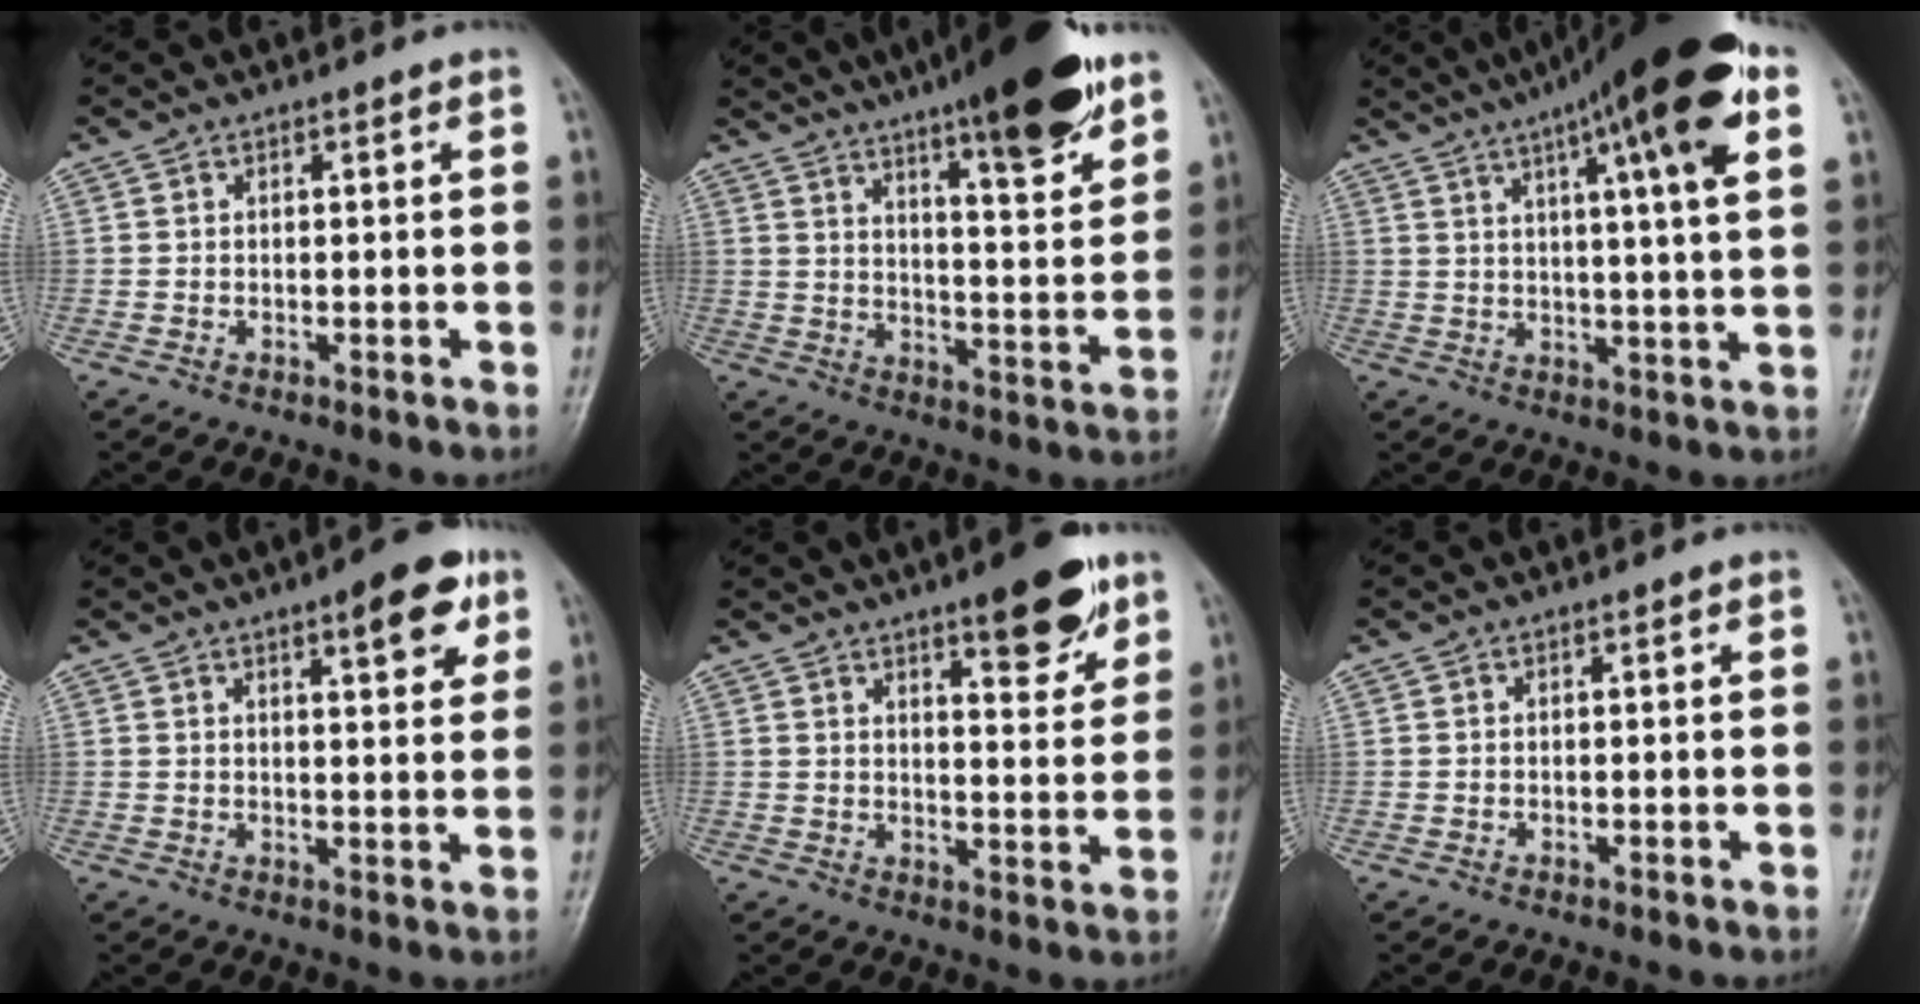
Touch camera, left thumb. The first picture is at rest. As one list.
[{"total": 19.1, "force": [12.9, 3.7, 13.7], "torque": [-0.175, -0.061, 0.192]}, {"total": 20.2, "force": [10.4, 3.0, 17.0], "torque": [-0.253, -0.004, 0.147]}, {"total": 8.5, "force": [4.5, 2.6, 6.7], "torque": [-0.070, -0.017, 0.056]}, {"total": 10.4, "force": [6.5, 2.9, 7.6], "torque": [-0.083, -0.037, 0.090]}, {"total": 0.0}]